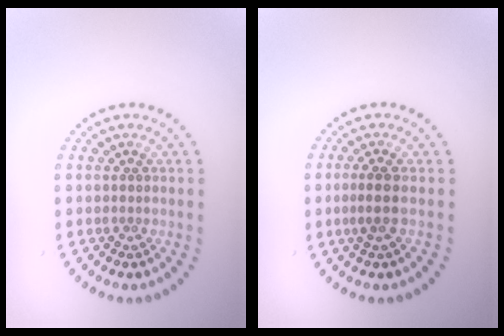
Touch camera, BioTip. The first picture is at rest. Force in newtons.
{"total": 2.0, "press": 1.5, "slide": 1.3}